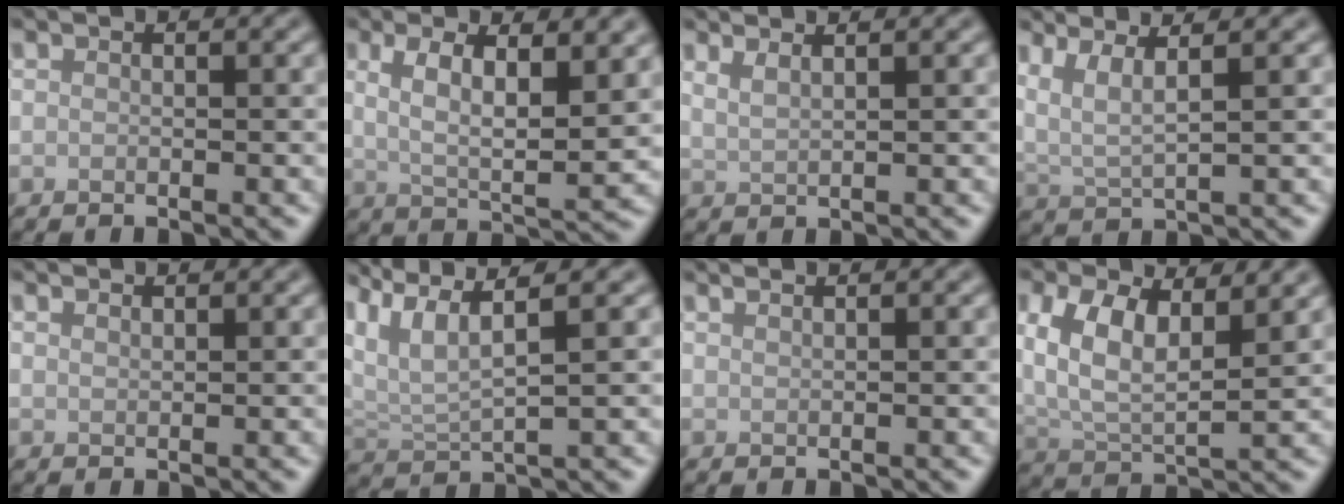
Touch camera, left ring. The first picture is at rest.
{"total": 6.5, "force": [2.2, 2.2, 5.8], "torque": [-0.101, -0.006, 0.039]}
{"total": 2.2, "force": [1.6, 0.8, 1.3], "torque": [-0.014, 0.005, 0.018]}
{"total": 3.9, "force": [2.0, 0.8, 3.2], "torque": [-0.067, 0.004, 0.044]}
{"total": 0.8, "force": [0.7, 0.1, 0.2], "torque": [-0.002, 0.000, 0.014]}
{"total": 5.7, "force": [3.7, 1.2, 4.2], "torque": [-0.092, 0.013, 0.073]}
{"total": 1.6, "force": [1.2, 0.6, 0.8], "torque": [0.002, -0.001, 0.004]}
{"total": 7.9, "force": [3.5, 4.0, 5.8], "torque": [-0.119, -0.001, 0.059]}